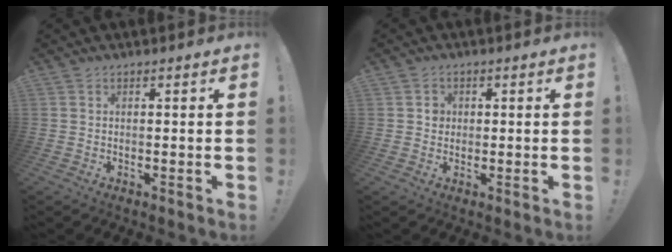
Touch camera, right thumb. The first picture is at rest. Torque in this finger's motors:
{"motor_torque": [0.01, 0.19, 0.06, -0.13, 0.00]}